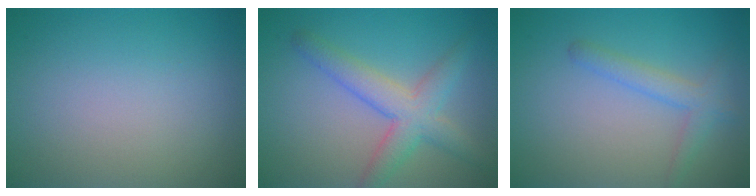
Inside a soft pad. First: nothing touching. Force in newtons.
{"total": 4.6, "press": 4.6, "slide": 0.1}
{"total": 2.4, "press": 2.4, "slide": 0.1}